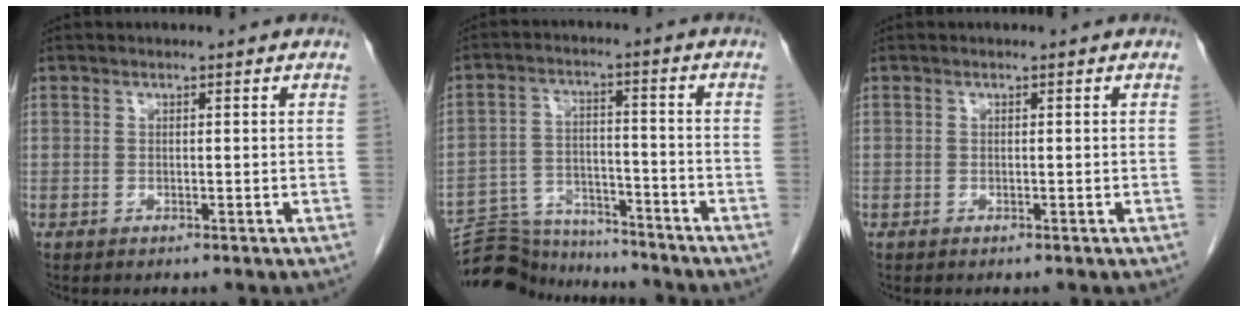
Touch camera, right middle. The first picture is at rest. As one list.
[{"total": 12.2, "force": [-12.0, 2.3, 0.9], "torque": [-0.017, 0.026, -0.193]}, {"total": 0.0}]